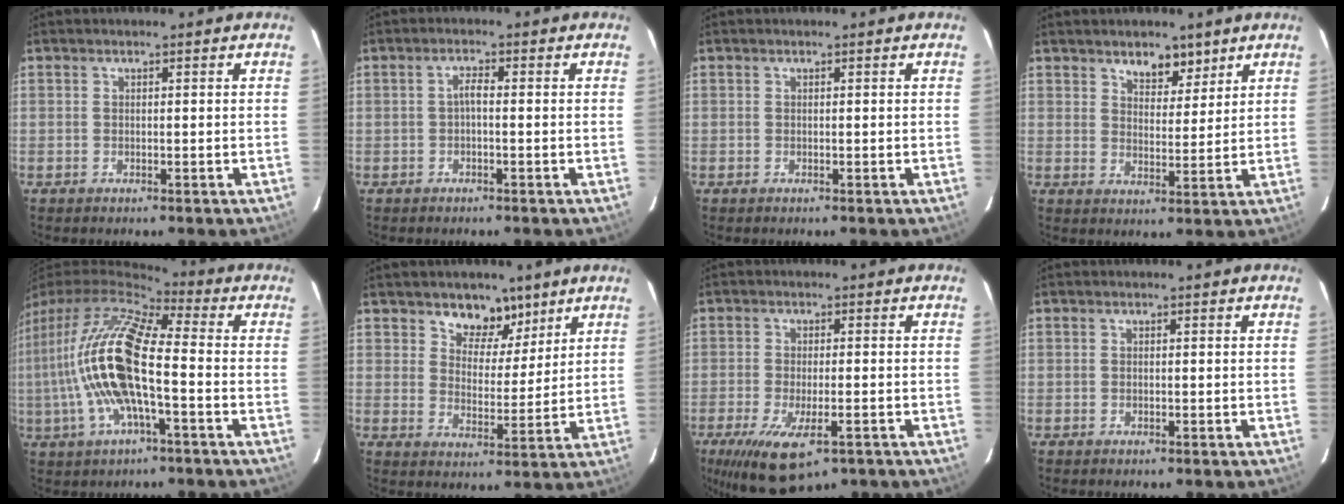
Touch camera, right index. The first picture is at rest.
{"total": 1.5, "force": [-0.4, 0.4, 1.4], "torque": [-0.028, 0.007, -0.008]}
{"total": 0.0}
{"total": 5.5, "force": [4.0, 2.7, 2.6], "torque": [-0.028, -0.006, 0.064]}
{"total": 18.7, "force": [-2.2, 5.3, 17.8], "torque": [-0.334, -0.008, -0.049]}
{"total": 7.6, "force": [5.4, 4.6, 2.6], "torque": [-0.027, -0.013, 0.084]}
{"total": 12.8, "force": [-7.3, 4.5, 9.5], "torque": [-0.197, -0.043, -0.116]}
{"total": 0.0}